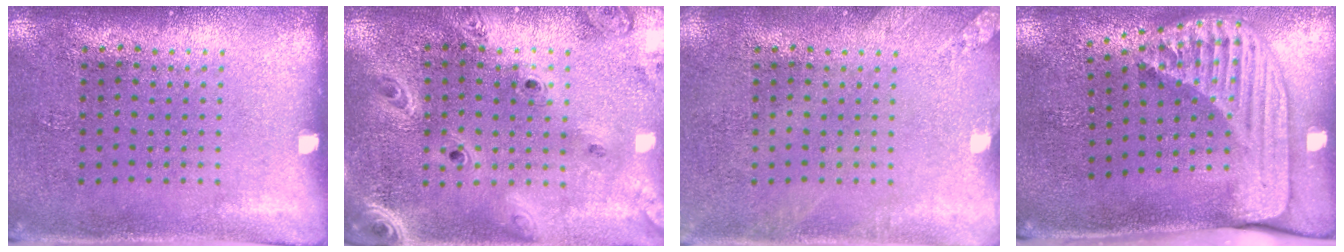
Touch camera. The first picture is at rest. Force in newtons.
{"total": 3.0, "press": 2.5, "slide": 1.6}
{"total": 1.6, "press": 1.6, "slide": 0.2}
{"total": 2.5, "press": 1.8, "slide": 1.8}